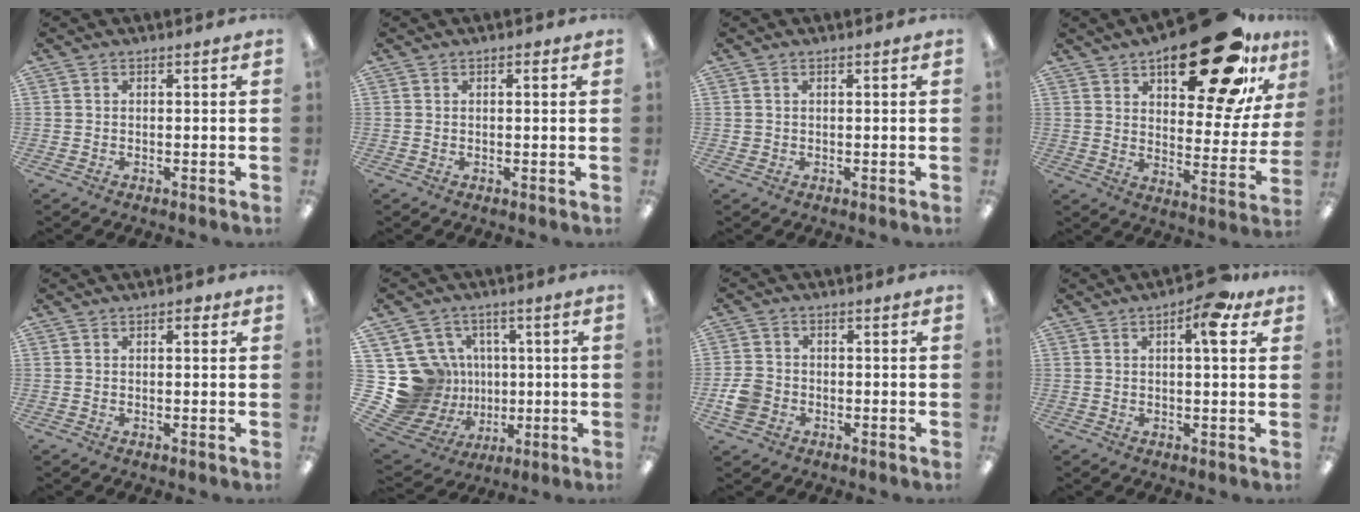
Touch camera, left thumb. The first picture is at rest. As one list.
[{"total": 1.0, "force": [0.5, 0.3, 0.8], "torque": [-0.009, 0.000, 0.006]}, {"total": 1.0, "force": [0.4, 0.9, 0.2], "torque": [-0.005, 0.004, 0.007]}, {"total": 24.1, "force": [15.3, 9.3, 16.1], "torque": [-0.209, -0.092, 0.244]}, {"total": 2.0, "force": [0.9, 0.9, 1.5], "torque": [-0.008, -0.005, 0.009]}, {"total": 18.7, "force": [1.3, 17.9, 5.2], "torque": [-0.128, -0.024, 0.077]}, {"total": 5.0, "force": [-1.8, 4.1, 2.3], "torque": [-0.042, 0.013, -0.030]}, {"total": 7.7, "force": [3.6, 2.7, 6.3], "torque": [-0.082, -0.010, 0.051]}]